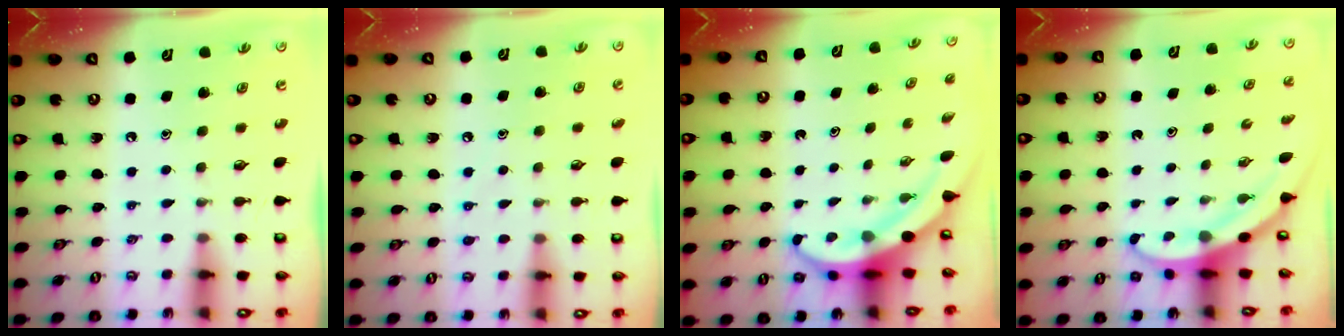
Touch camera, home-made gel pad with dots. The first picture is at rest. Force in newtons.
{"total": 5.3, "press": 5.2, "slide": 0.5}
{"total": 6.2, "press": 6.1, "slide": 1.4}
{"total": 3.0, "press": 3.0, "slide": 0.1}